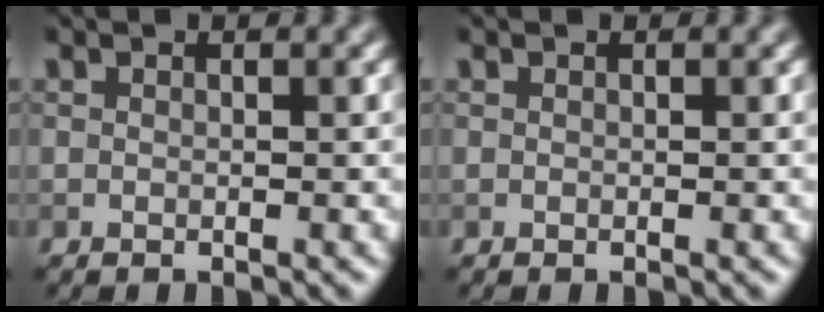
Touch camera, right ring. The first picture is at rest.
{"total": 0.0}